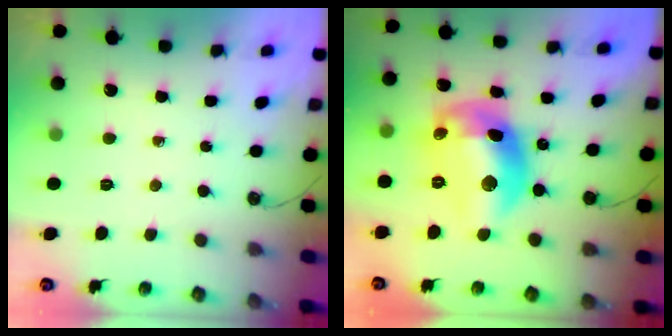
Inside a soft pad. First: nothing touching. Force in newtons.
{"total": 19.1, "press": 19.0, "slide": 1.7}